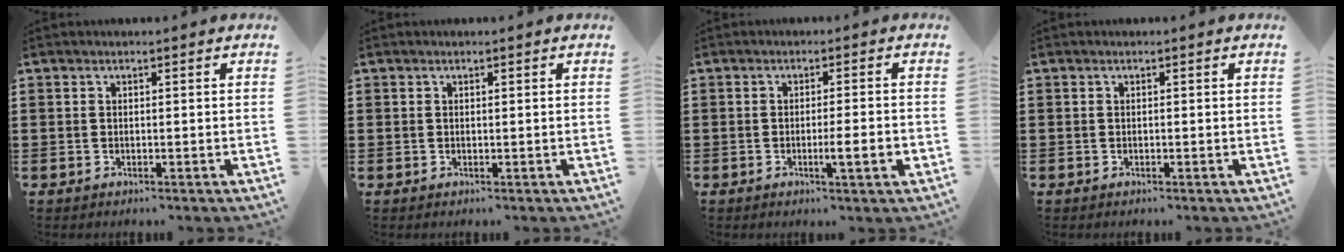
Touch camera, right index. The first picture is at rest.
{"total": 0.6, "force": [0.2, 0.6, 0.0], "torque": [-0.002, 0.004, 0.004]}
{"total": 4.3, "force": [-1.3, 0.2, 4.1], "torque": [-0.065, -0.008, -0.021]}
{"total": 0.0}